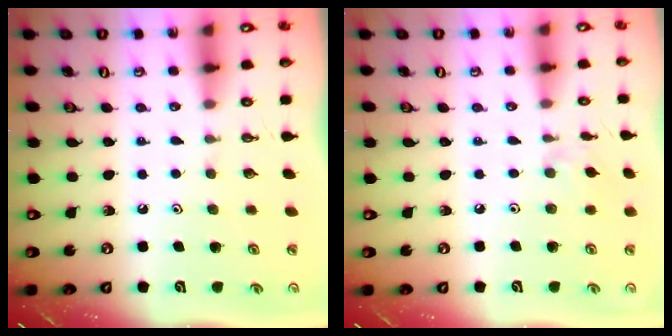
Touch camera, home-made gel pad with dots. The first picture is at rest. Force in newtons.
{"total": 2.1, "press": 2.1, "slide": 0.5}